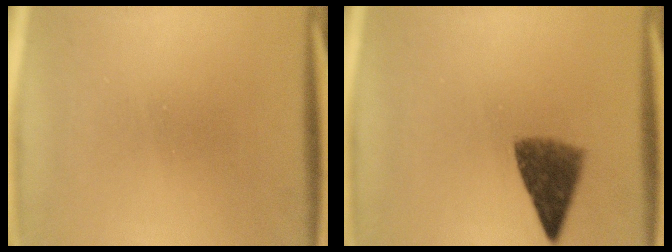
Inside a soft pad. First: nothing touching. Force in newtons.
{"total": 6.5}